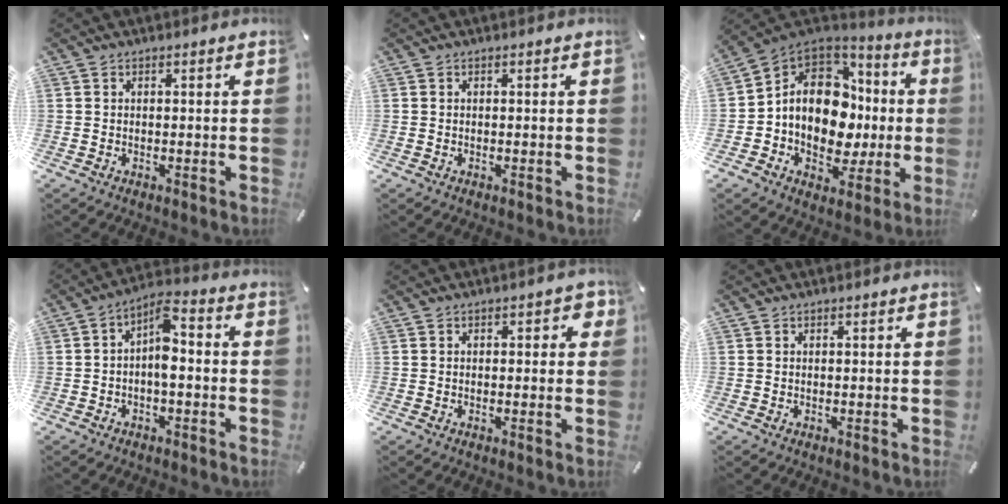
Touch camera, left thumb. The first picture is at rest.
{"total": 0.0}
{"total": 14.5, "force": [-0.3, 11.6, 8.6], "torque": [-0.156, -0.003, 0.001]}
{"total": 6.5, "force": [-0.7, 3.1, 5.7], "torque": [-0.102, 0.001, -0.016]}
{"total": 2.5, "force": [0.0, 1.4, 2.0], "torque": [-0.022, 0.003, -0.004]}
{"total": 0.0}